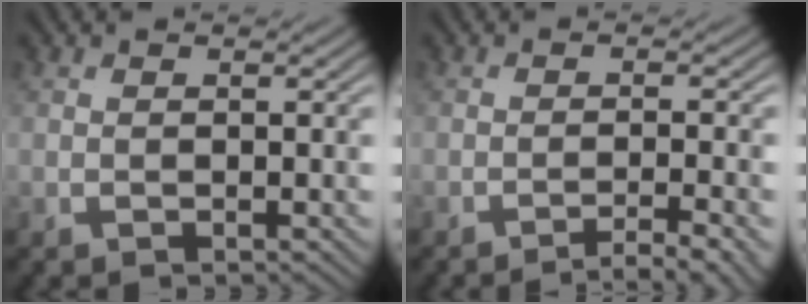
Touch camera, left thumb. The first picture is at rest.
{"total": 4.8, "force": [-3.3, 0.5, 3.5], "torque": [-0.045, 0.013, -0.062]}